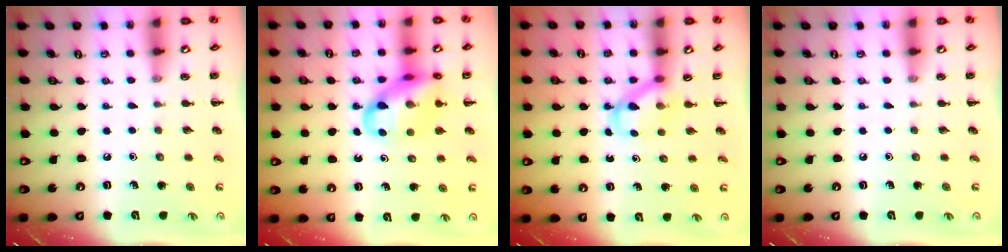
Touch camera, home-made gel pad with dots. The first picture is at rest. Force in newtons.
{"total": 15.8, "press": 15.5, "slide": 3.0}
{"total": 4.1, "press": 4.0, "slide": 0.7}
{"total": 0.0}